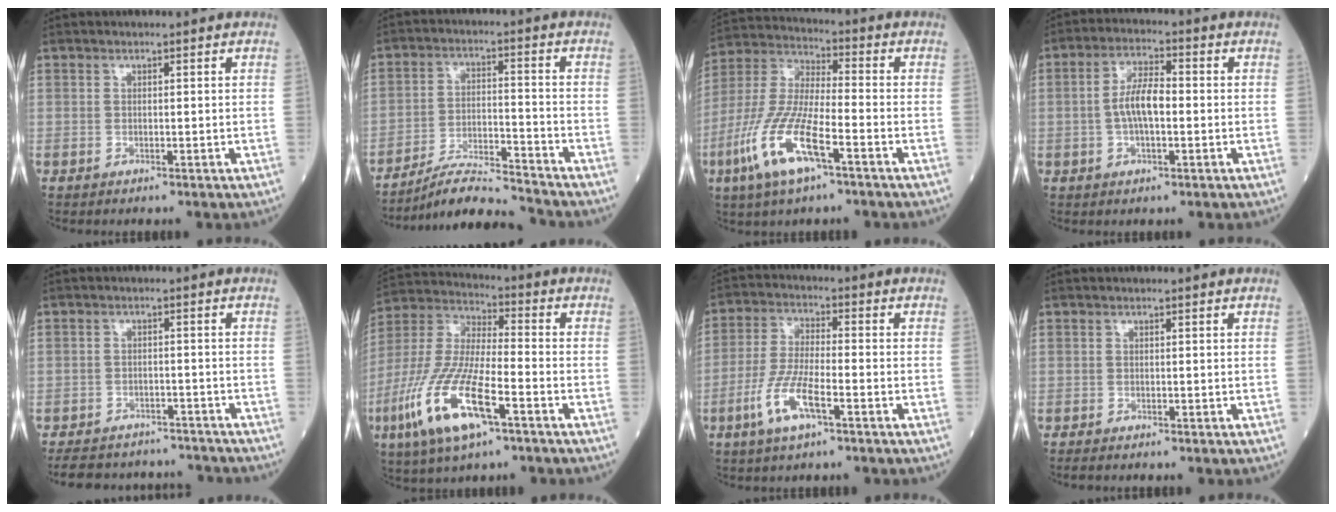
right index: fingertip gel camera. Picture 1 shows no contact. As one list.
[{"total": 8.6, "force": [-8.3, -0.8, 2.0], "torque": [-0.038, -0.002, -0.147]}, {"total": 13.9, "force": [-6.3, 3.1, 12.0], "torque": [-0.266, -0.015, -0.122]}, {"total": 6.1, "force": [-0.5, 2.0, 5.8], "torque": [-0.118, 0.011, -0.015]}, {"total": 12.6, "force": [-11.4, 4.5, 2.5], "torque": [-0.046, 0.014, -0.144]}, {"total": 16.5, "force": [-7.3, 4.0, 14.2], "torque": [-0.314, -0.020, -0.135]}, {"total": 8.5, "force": [-3.9, 1.8, 7.4], "torque": [-0.160, -0.008, -0.075]}, {"total": 0.7, "force": [-0.6, 0.1, 0.3], "torque": [-0.012, -0.004, -0.010]}]